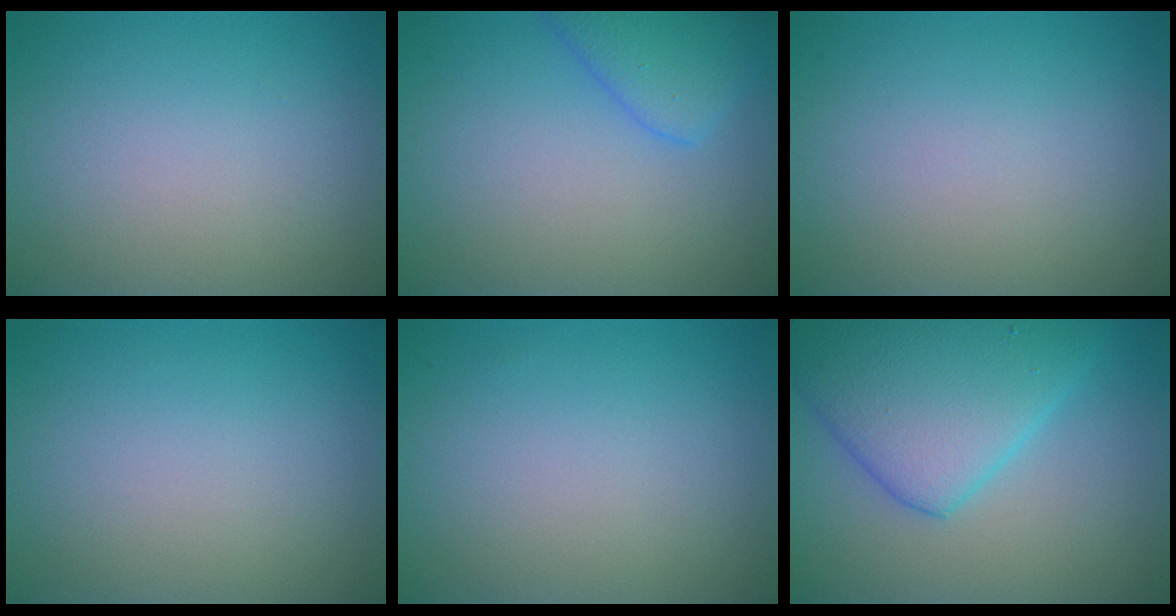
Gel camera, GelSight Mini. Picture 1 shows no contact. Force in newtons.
{"total": 3.4, "press": 3.4, "slide": 0.2}
{"total": 0.0}
{"total": 0.0}
{"total": 0.0}
{"total": 8.2, "press": 8.2, "slide": 0.3}